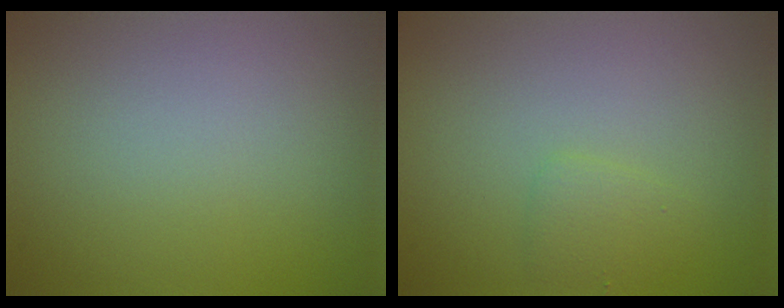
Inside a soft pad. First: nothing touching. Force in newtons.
{"total": 1.3, "press": 1.3, "slide": 0.0}